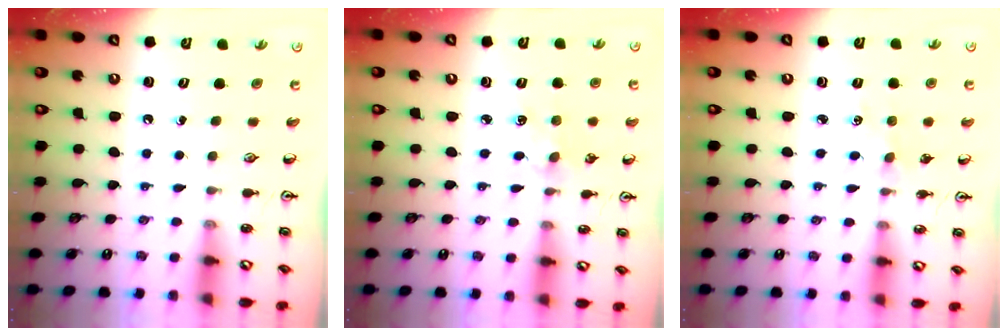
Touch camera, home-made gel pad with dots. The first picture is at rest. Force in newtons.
{"total": 4.0, "press": 4.0, "slide": 0.5}
{"total": 1.2, "press": 1.2, "slide": 0.3}